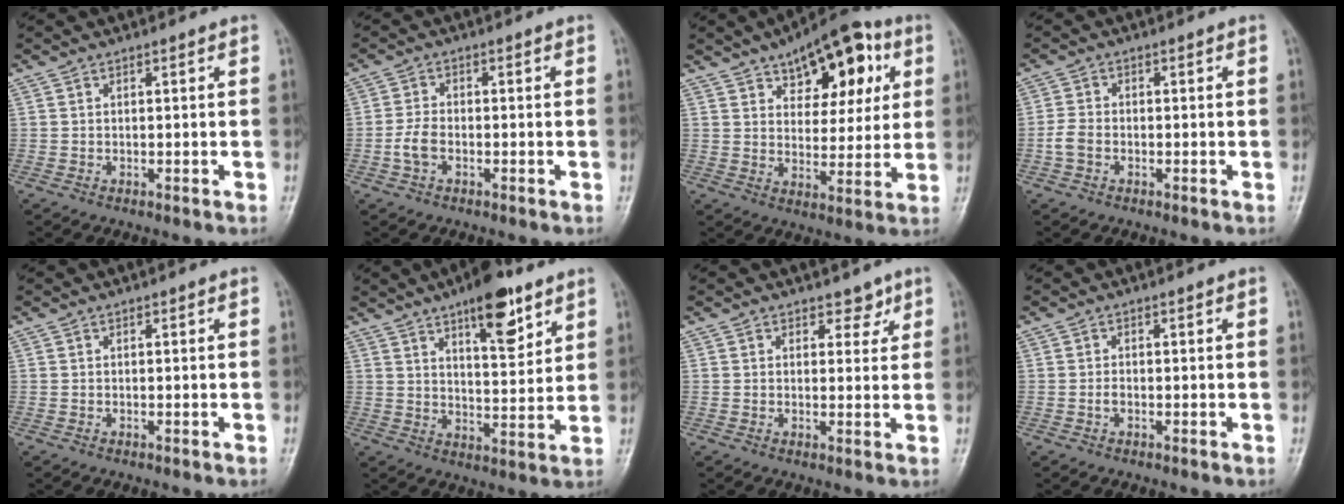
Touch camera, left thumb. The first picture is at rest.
{"total": 3.6, "force": [-1.3, 2.2, 2.5], "torque": [-0.057, 0.010, -0.030]}
{"total": 17.2, "force": [8.0, 9.0, 12.3], "torque": [-0.117, -0.016, 0.116]}
{"total": 3.1, "force": [-1.1, 2.2, 1.9], "torque": [-0.042, 0.008, -0.027]}
{"total": 0.0}
{"total": 11.8, "force": [7.2, 4.3, 8.4], "torque": [-0.102, -0.041, 0.110]}
{"total": 2.9, "force": [2.0, 1.9, 0.9], "torque": [0.013, -0.011, 0.025]}
{"total": 1.0, "force": [-0.4, 0.6, 0.7], "torque": [-0.013, 0.000, -0.009]}